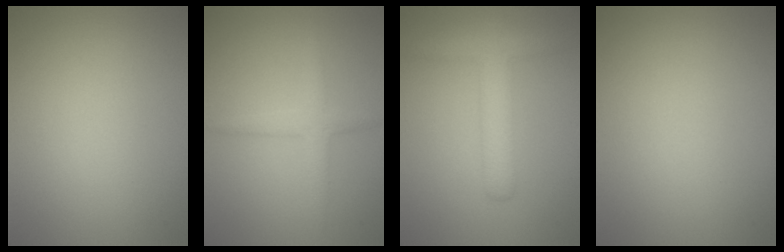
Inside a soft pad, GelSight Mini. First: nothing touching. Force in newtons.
{"total": 2.0, "press": 2.0, "slide": 0.1}
{"total": 3.7, "press": 3.7, "slide": 0.2}
{"total": 0.0}